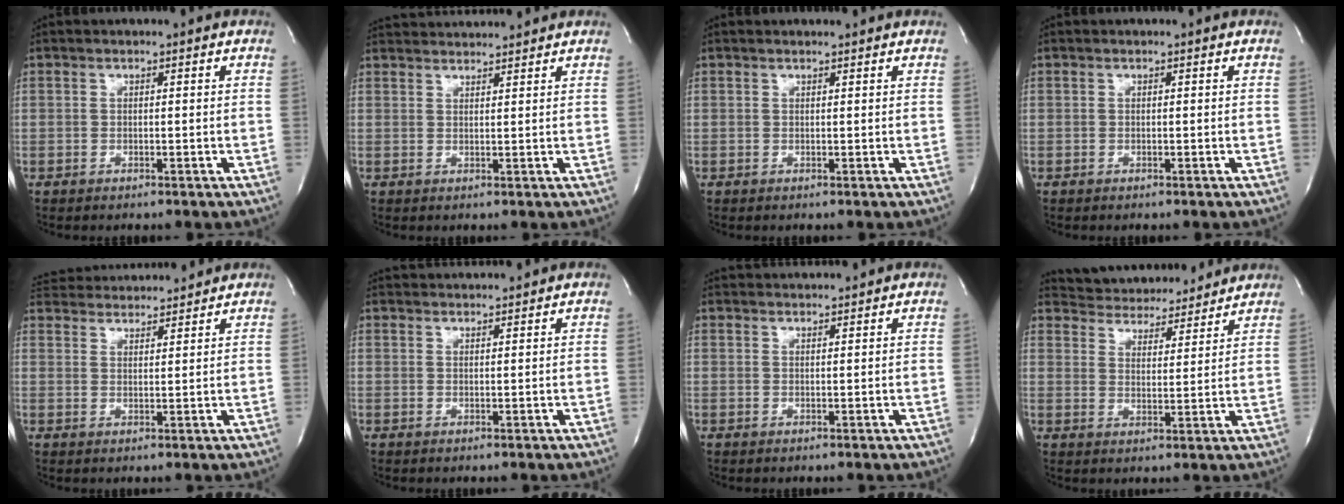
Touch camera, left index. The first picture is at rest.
{"total": 7.2, "force": [7.1, 0.2, 1.2], "torque": [-0.024, 0.030, 0.107]}
{"total": 1.4, "force": [1.4, 0.1, 0.3], "torque": [-0.009, 0.009, 0.020]}
{"total": 0.0}
{"total": 12.6, "force": [12.0, 1.8, 3.4], "torque": [-0.068, 0.035, 0.187]}
{"total": 5.6, "force": [5.6, 0.0, 0.7], "torque": [-0.015, 0.030, 0.080]}
{"total": 5.4, "force": [5.4, 0.0, 0.7], "torque": [-0.015, 0.030, 0.077]}
{"total": 15.6, "force": [14.6, 3.9, 3.7], "torque": [-0.060, 0.019, 0.214]}